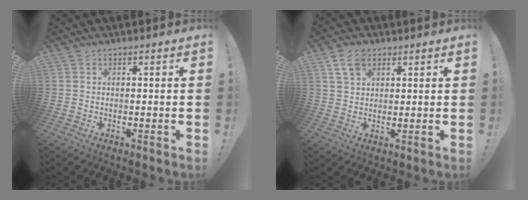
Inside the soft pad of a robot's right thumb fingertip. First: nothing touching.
{"total": 6.6, "force": [3.6, 4.1, 3.7], "torque": [-0.070, -0.001, 0.070]}